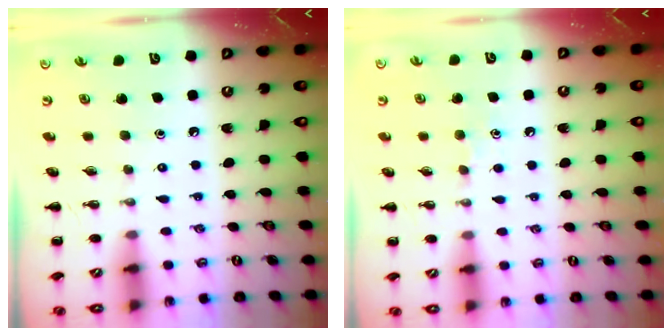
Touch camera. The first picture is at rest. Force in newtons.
{"total": 3.6, "press": 3.3, "slide": 1.4}